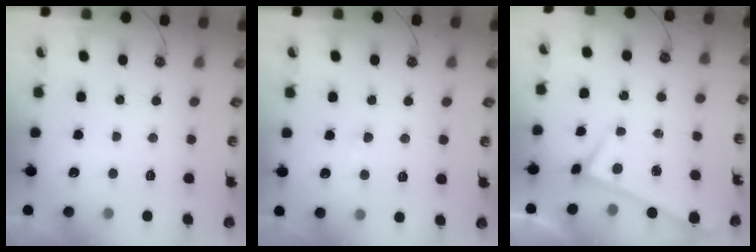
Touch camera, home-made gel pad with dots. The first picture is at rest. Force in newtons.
{"total": 2.8, "press": 2.7, "slide": 0.6}
{"total": 0.0}